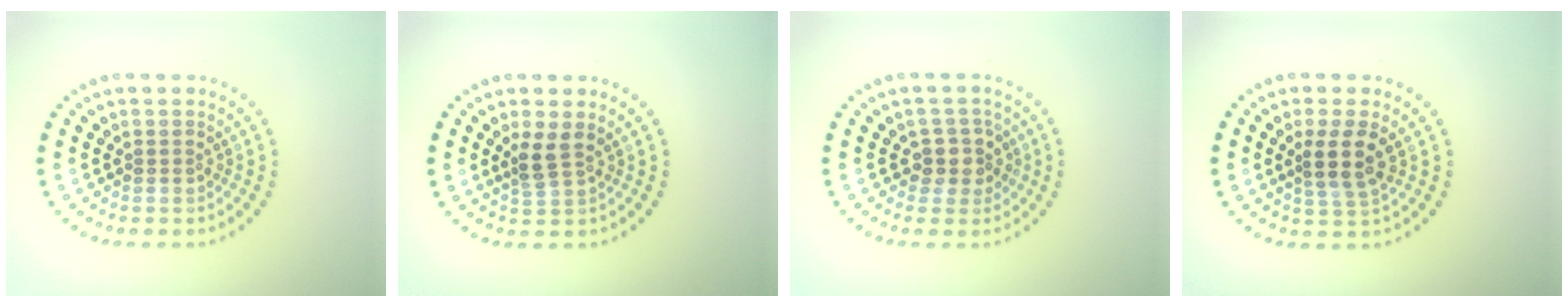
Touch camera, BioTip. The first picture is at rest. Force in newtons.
{"total": 2.1, "press": 1.6, "slide": 1.3}
{"total": 2.4, "press": 2.0, "slide": 1.2}
{"total": 2.9, "press": 2.6, "slide": 1.4}